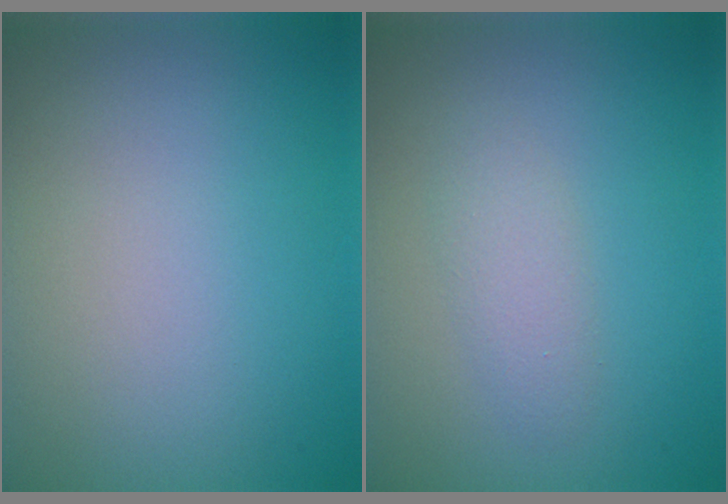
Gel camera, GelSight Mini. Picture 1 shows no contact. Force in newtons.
{"total": 1.8, "press": 1.8, "slide": 0.0}